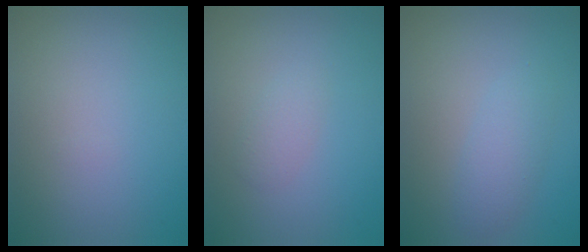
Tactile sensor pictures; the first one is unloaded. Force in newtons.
{"total": 1.2, "press": 1.2, "slide": 0.0}
{"total": 2.0, "press": 2.0, "slide": 0.1}